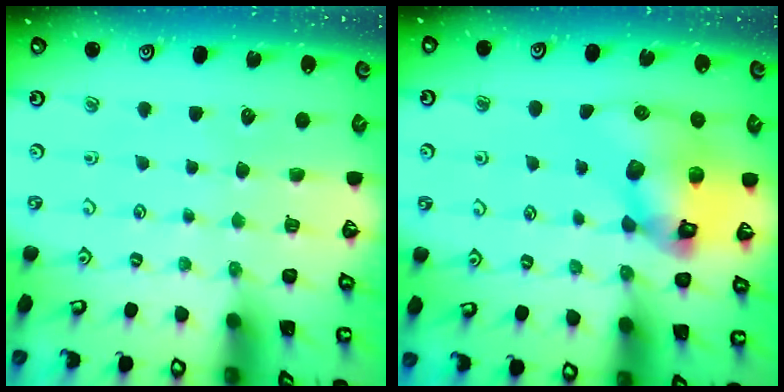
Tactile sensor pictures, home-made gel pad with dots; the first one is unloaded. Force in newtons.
{"total": 14.5, "press": 14.3, "slide": 2.3}